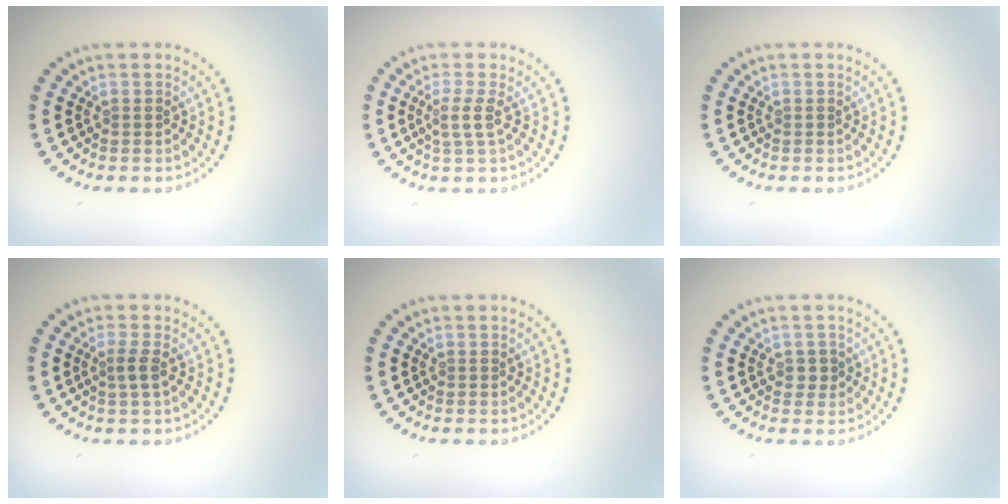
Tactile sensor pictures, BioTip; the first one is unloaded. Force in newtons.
{"total": 1.9, "press": 1.4, "slide": 1.2}
{"total": 0.0}
{"total": 1.4, "press": 1.1, "slide": 0.8}
{"total": 0.0}
{"total": 1.2, "press": 1.1, "slide": 0.4}